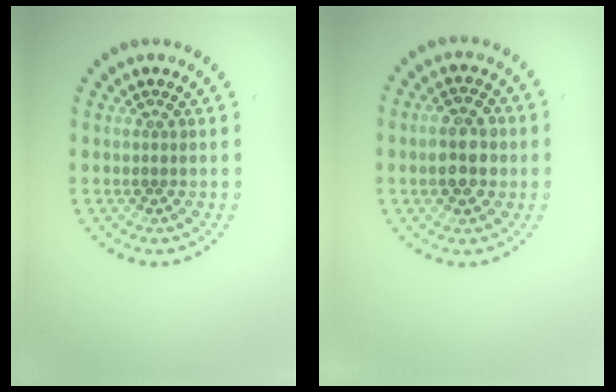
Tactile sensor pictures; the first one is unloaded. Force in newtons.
{"total": 3.9, "press": 3.8, "slide": 0.3}